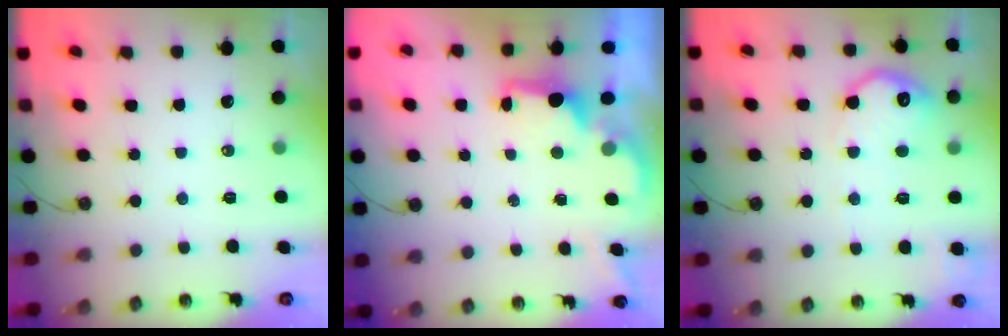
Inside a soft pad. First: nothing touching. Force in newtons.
{"total": 1.6, "press": 1.4, "slide": 0.7}
{"total": 13.3, "press": 13.3, "slide": 0.7}